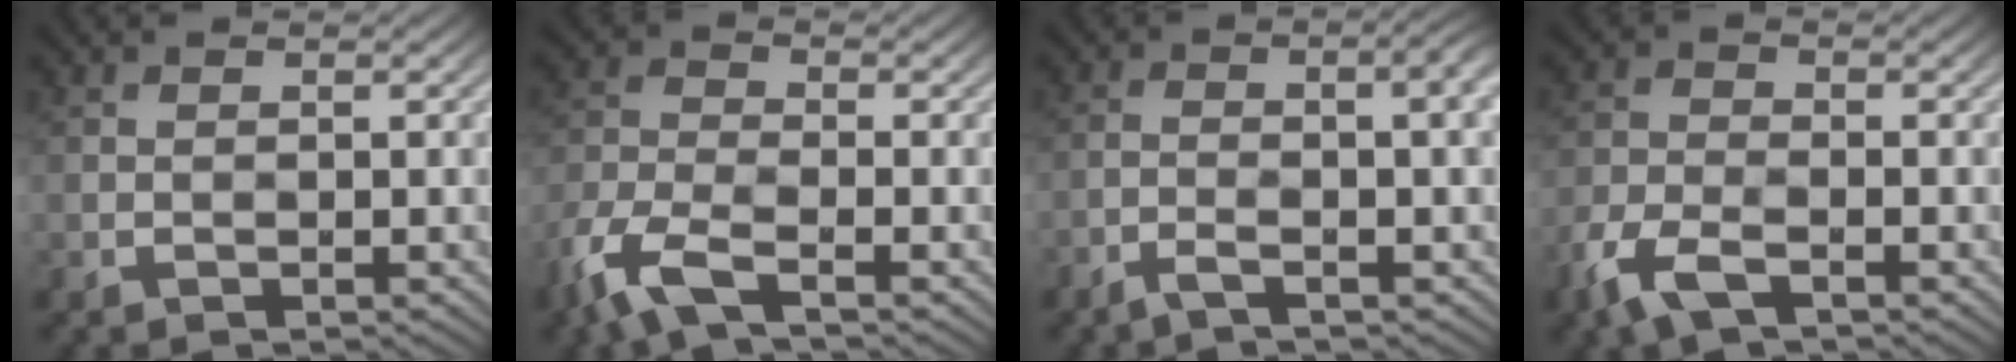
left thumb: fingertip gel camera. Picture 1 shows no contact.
{"total": 6.8, "force": [-3.9, 2.6, 4.9], "torque": [-0.114, -0.009, -0.095]}
{"total": 5.6, "force": [-1.0, 1.3, 5.4], "torque": [-0.072, 0.011, -0.022]}
{"total": 5.0, "force": [-2.5, 2.4, 3.7], "torque": [-0.085, -0.004, -0.066]}